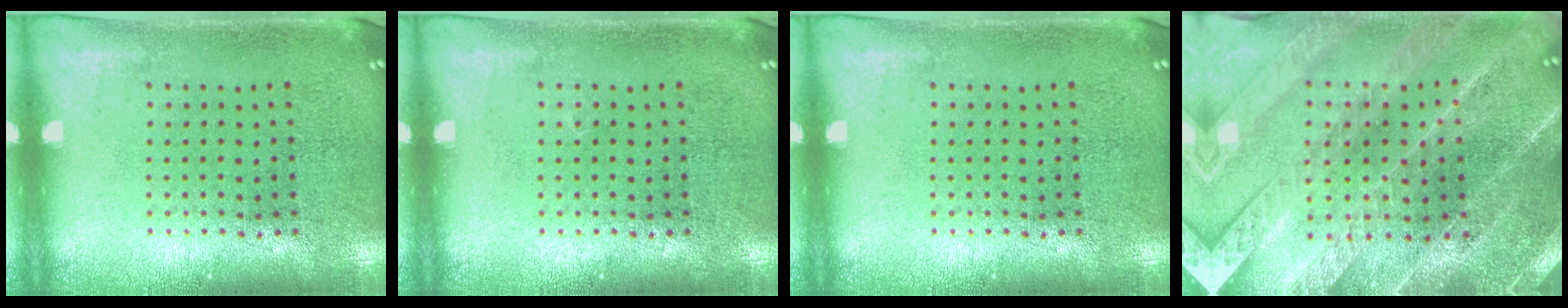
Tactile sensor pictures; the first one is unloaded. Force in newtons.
{"total": 0.0}
{"total": 0.0}
{"total": 2.8, "press": 2.8, "slide": 0.5}